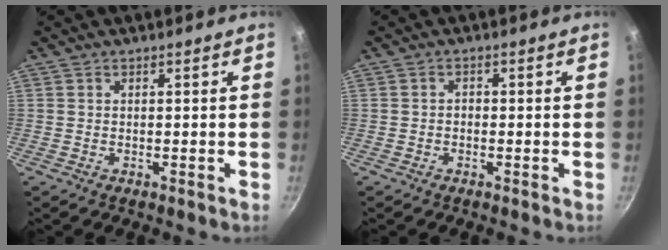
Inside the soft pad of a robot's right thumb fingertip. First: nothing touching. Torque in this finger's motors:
{"motor_torque": [-0.25, -0.16, -0.06, -0.05, -0.02]}